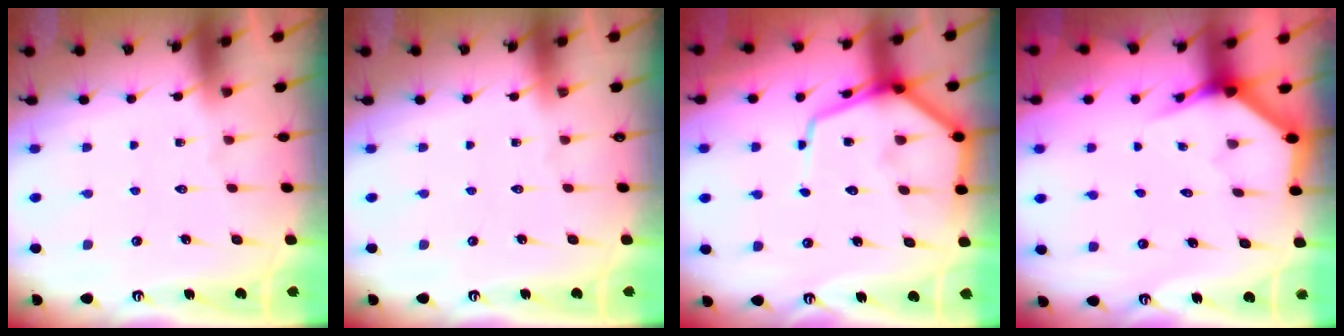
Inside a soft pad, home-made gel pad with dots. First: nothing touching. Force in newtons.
{"total": 0.0}
{"total": 12.1, "press": 12.0, "slide": 1.1}
{"total": 4.0, "press": 4.0, "slide": 0.2}